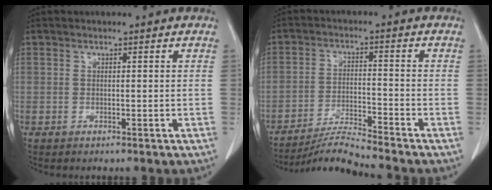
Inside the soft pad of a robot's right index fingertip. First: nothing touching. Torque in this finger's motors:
{"motor_torque": [0.15, -0.16, 0.01, 0.04]}